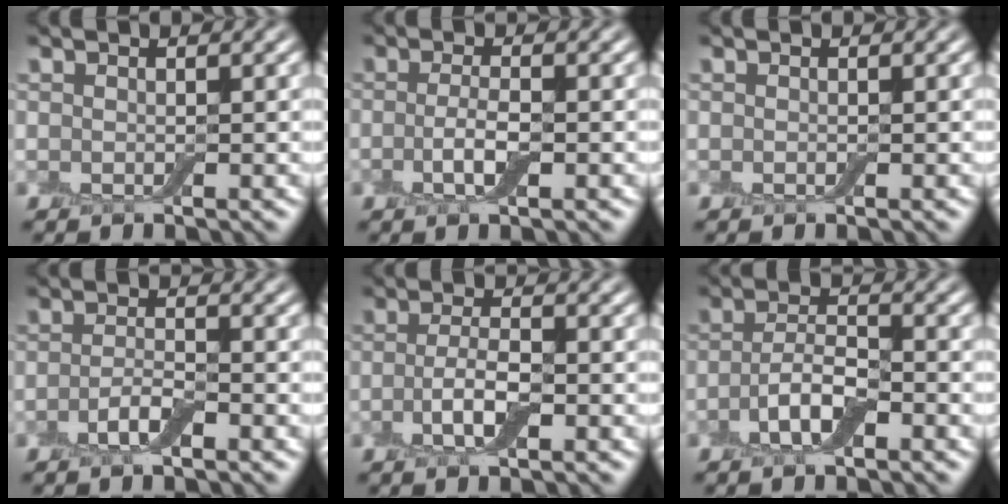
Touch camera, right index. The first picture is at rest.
{"total": 2.4, "force": [-0.6, 0.7, 2.2], "torque": [-0.047, -0.001, -0.015]}
{"total": 0.0}
{"total": 2.2, "force": [-1.1, 0.7, 1.8], "torque": [-0.036, 0.003, -0.026]}
{"total": 3.0, "force": [-0.8, 1.0, 2.7], "torque": [-0.057, -0.002, -0.019]}
{"total": 3.5, "force": [-1.4, 1.4, 2.9], "torque": [-0.062, 0.003, -0.031]}